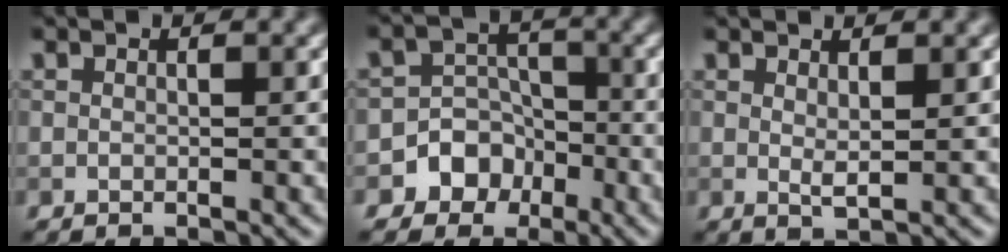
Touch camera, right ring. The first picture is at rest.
{"total": 5.5, "force": [-2.9, 4.7, 0.8], "torque": [0.026, 0.003, -0.073]}
{"total": 1.2, "force": [0.8, 0.2, 0.9], "torque": [-0.019, -0.003, 0.014]}